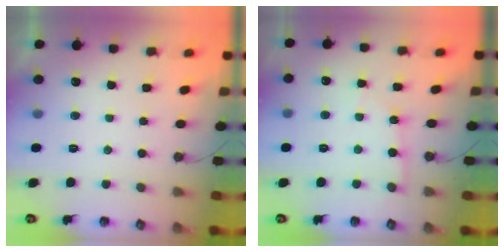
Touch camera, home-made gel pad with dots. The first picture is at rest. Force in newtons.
{"total": 3.8, "press": 3.8, "slide": 0.5}